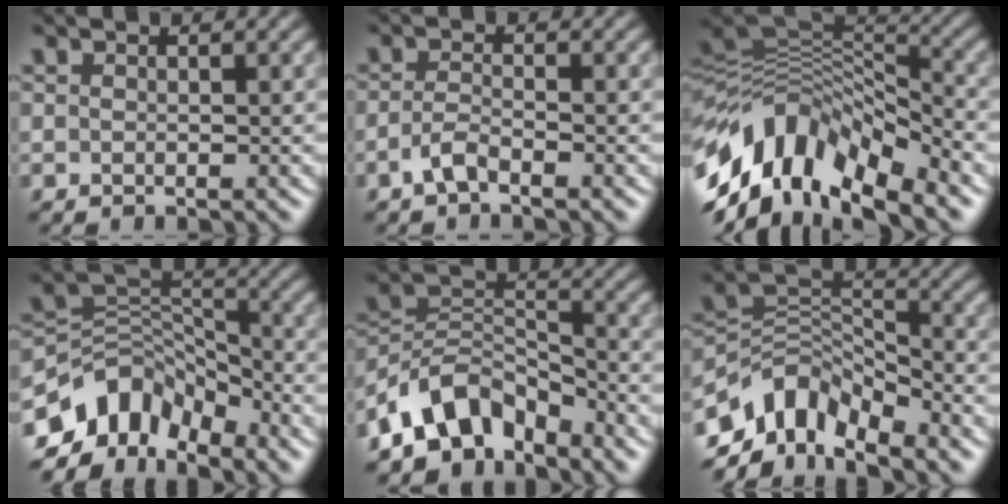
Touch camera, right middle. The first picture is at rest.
{"total": 1.6, "force": [-1.0, 0.5, 1.2], "torque": [-0.032, 0.005, -0.025]}
{"total": 11.9, "force": [-4.8, 6.1, 9.1], "torque": [-0.175, 0.022, -0.092]}
{"total": 7.5, "force": [-5.1, 4.7, 3.1], "torque": [-0.038, 0.001, -0.105]}
{"total": 7.0, "force": [-5.0, 3.8, 3.1], "torque": [-0.041, 0.003, -0.108]}
{"total": 7.3, "force": [-5.1, 3.9, 3.6], "torque": [-0.049, -0.002, -0.102]}